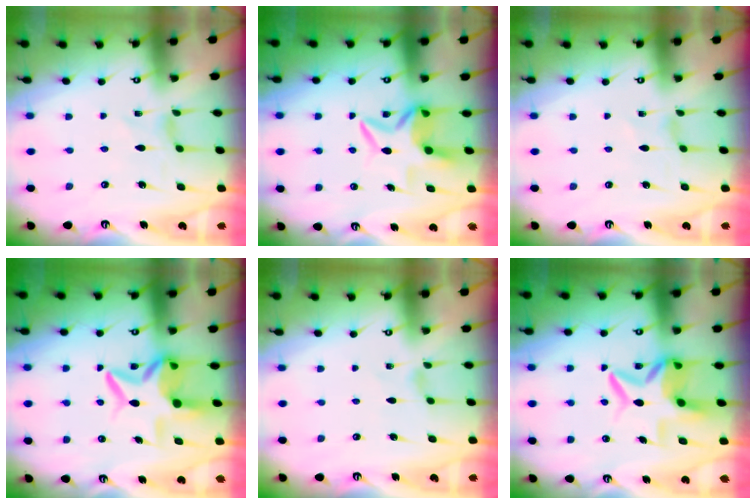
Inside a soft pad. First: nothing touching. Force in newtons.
{"total": 7.1, "press": 7.1, "slide": 0.5}
{"total": 0.6, "press": 0.5, "slide": 0.2}
{"total": 10.8, "press": 10.8, "slide": 1.3}
{"total": 0.0}
{"total": 10.2, "press": 10.1, "slide": 1.5}